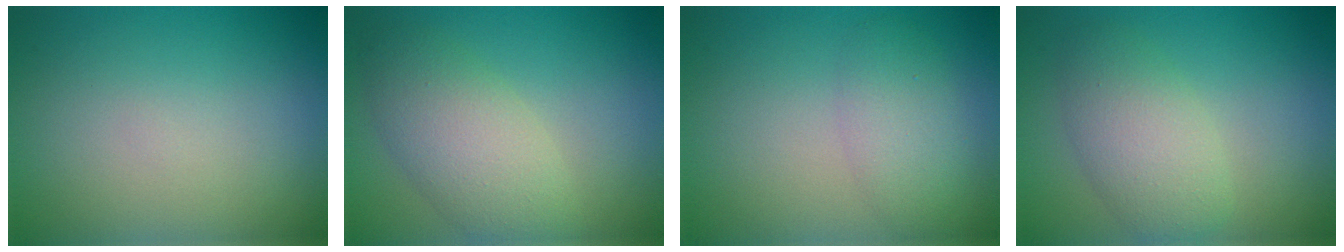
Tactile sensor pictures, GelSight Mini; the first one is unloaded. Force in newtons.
{"total": 5.2, "press": 5.2, "slide": 0.3}
{"total": 2.8, "press": 2.8, "slide": 0.0}
{"total": 4.2, "press": 4.2, "slide": 0.1}